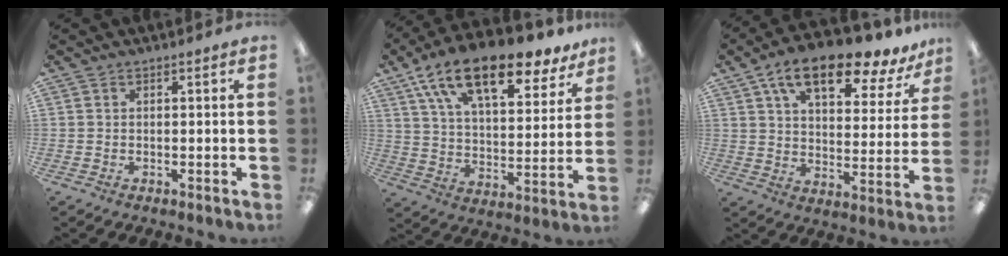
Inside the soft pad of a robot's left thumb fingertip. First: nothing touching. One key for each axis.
{"total": 19.3, "fx": 13.6, "fy": 7.4, "fz": 11.5, "tx": -0.199, "ty": -0.078, "tz": 0.234}
{"total": 15.9, "fx": 10.9, "fy": 5.8, "fz": 10.0, "tx": -0.166, "ty": -0.054, "tz": 0.186}